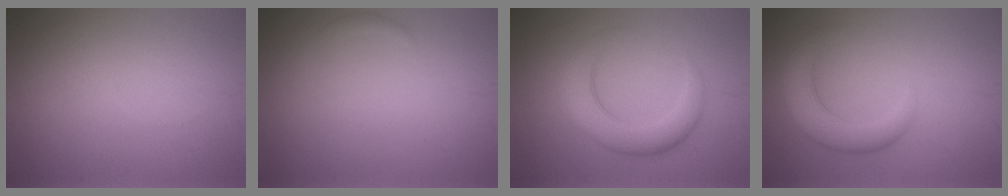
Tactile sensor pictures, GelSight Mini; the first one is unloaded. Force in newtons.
{"total": 0.8, "press": 0.8, "slide": 0.1}
{"total": 4.7, "press": 4.7, "slide": 0.0}
{"total": 4.6, "press": 4.5, "slide": 0.2}